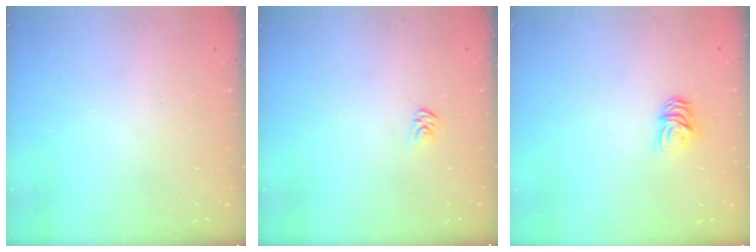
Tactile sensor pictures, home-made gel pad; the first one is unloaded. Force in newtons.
{"total": 2.6, "press": 2.6, "slide": 0.3}
{"total": 7.6, "press": 7.6, "slide": 0.7}